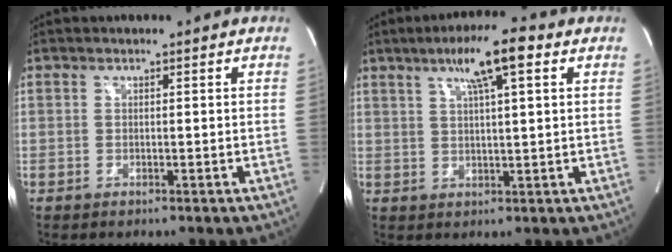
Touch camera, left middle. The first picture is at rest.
{"total": 8.5, "force": [4.2, 0.5, 7.3], "torque": [-0.124, 0.015, 0.066]}